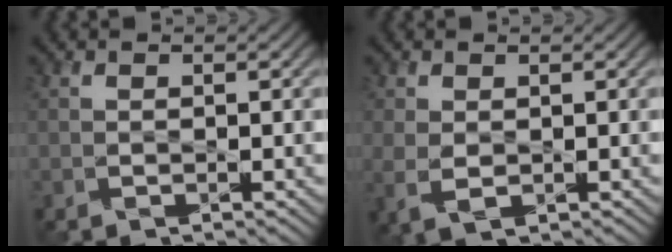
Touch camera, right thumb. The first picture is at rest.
{"total": 2.8, "force": [0.0, 1.8, 2.2], "torque": [-0.063, -0.007, 0.002]}